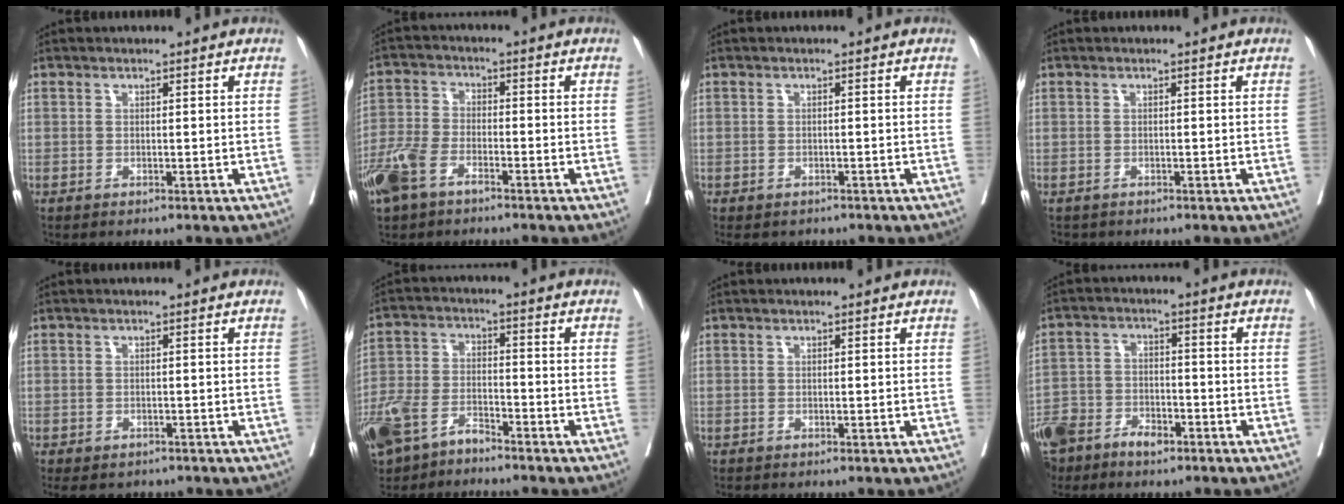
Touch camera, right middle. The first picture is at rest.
{"total": 7.0, "force": [-4.5, 3.2, 4.3], "torque": [-0.111, -0.005, -0.091]}
{"total": 3.8, "force": [-3.1, 1.9, 0.9], "torque": [-0.011, -0.001, -0.039]}
{"total": 1.3, "force": [-1.1, 0.7, 0.1], "torque": [-0.012, -0.002, -0.018]}
{"total": 5.6, "force": [-4.3, 3.0, 1.8], "torque": [-0.030, -0.001, -0.055]}
{"total": 11.2, "force": [-8.5, 4.4, 5.8], "torque": [-0.125, -0.020, -0.163]}
{"total": 0.0}
{"total": 10.2, "force": [-7.2, 5.4, 4.9], "torque": [-0.104, 0.000, -0.130]}